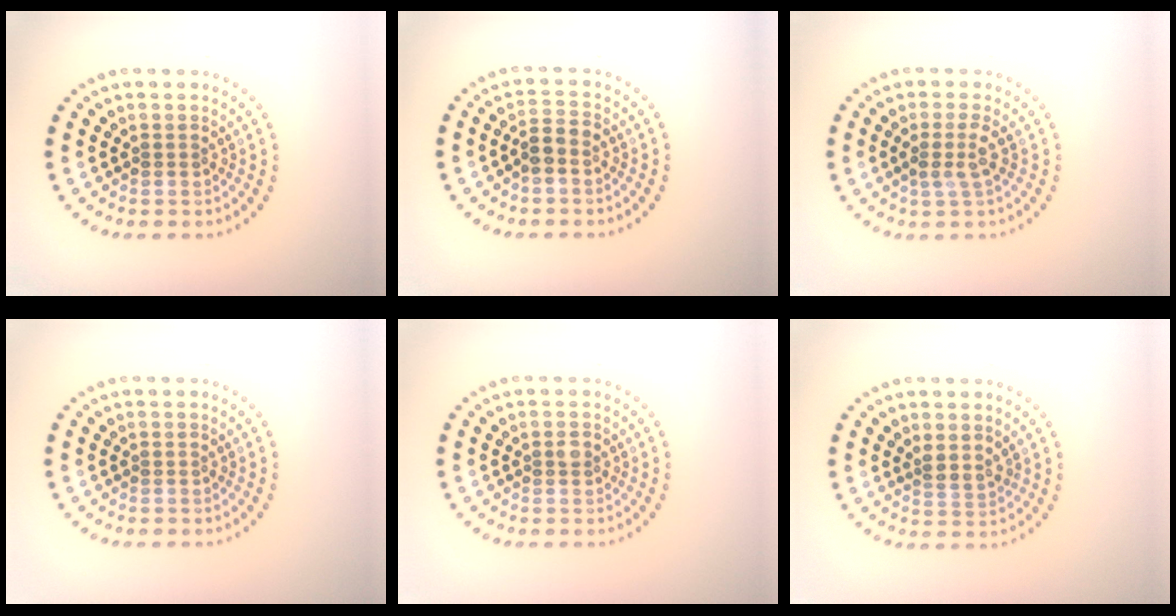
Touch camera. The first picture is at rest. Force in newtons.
{"total": 1.8, "press": 1.6, "slide": 0.9}
{"total": 1.8, "press": 1.4, "slide": 1.1}
{"total": 0.0}
{"total": 0.9, "press": 0.9, "slide": 0.1}
{"total": 1.4, "press": 1.0, "slide": 0.9}